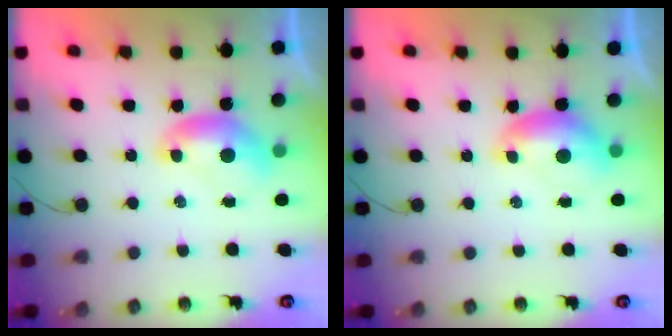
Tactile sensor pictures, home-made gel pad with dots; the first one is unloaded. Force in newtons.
{"total": 0.6, "press": 0.4, "slide": 0.4}